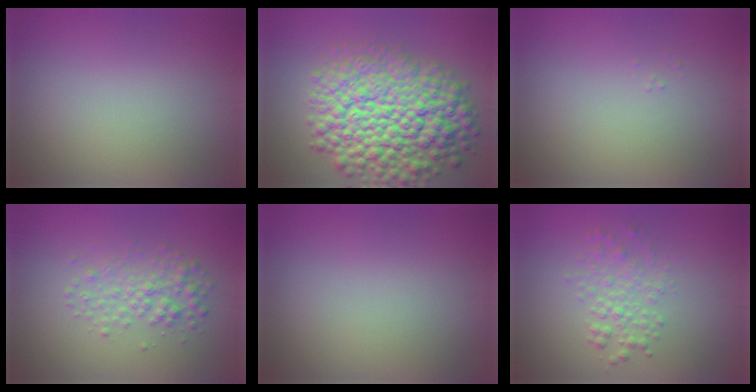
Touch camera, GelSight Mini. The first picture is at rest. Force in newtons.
{"total": 12.7, "press": 12.7, "slide": 0.5}
{"total": 0.0}
{"total": 2.7, "press": 2.7, "slide": 0.1}
{"total": 0.0}
{"total": 2.5, "press": 2.5, "slide": 0.0}